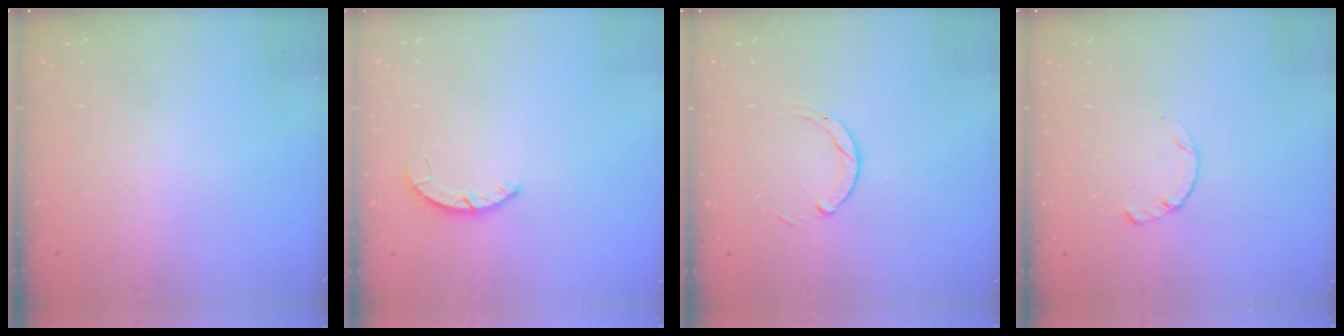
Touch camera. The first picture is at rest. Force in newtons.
{"total": 2.2, "press": 2.2, "slide": 0.3}
{"total": 2.9, "press": 2.9, "slide": 0.4}
{"total": 0.5, "press": 0.4, "slide": 0.3}